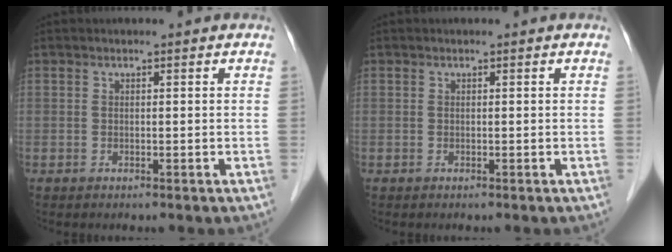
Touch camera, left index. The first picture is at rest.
{"total": 0.0}